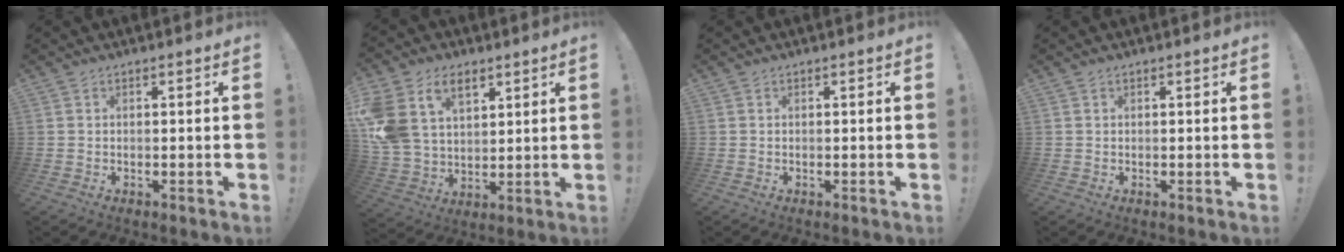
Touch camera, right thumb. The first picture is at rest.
{"total": 15.5, "force": [7.7, 10.6, 8.2], "torque": [-0.167, -0.039, 0.148]}
{"total": 0.0}
{"total": 0.0}